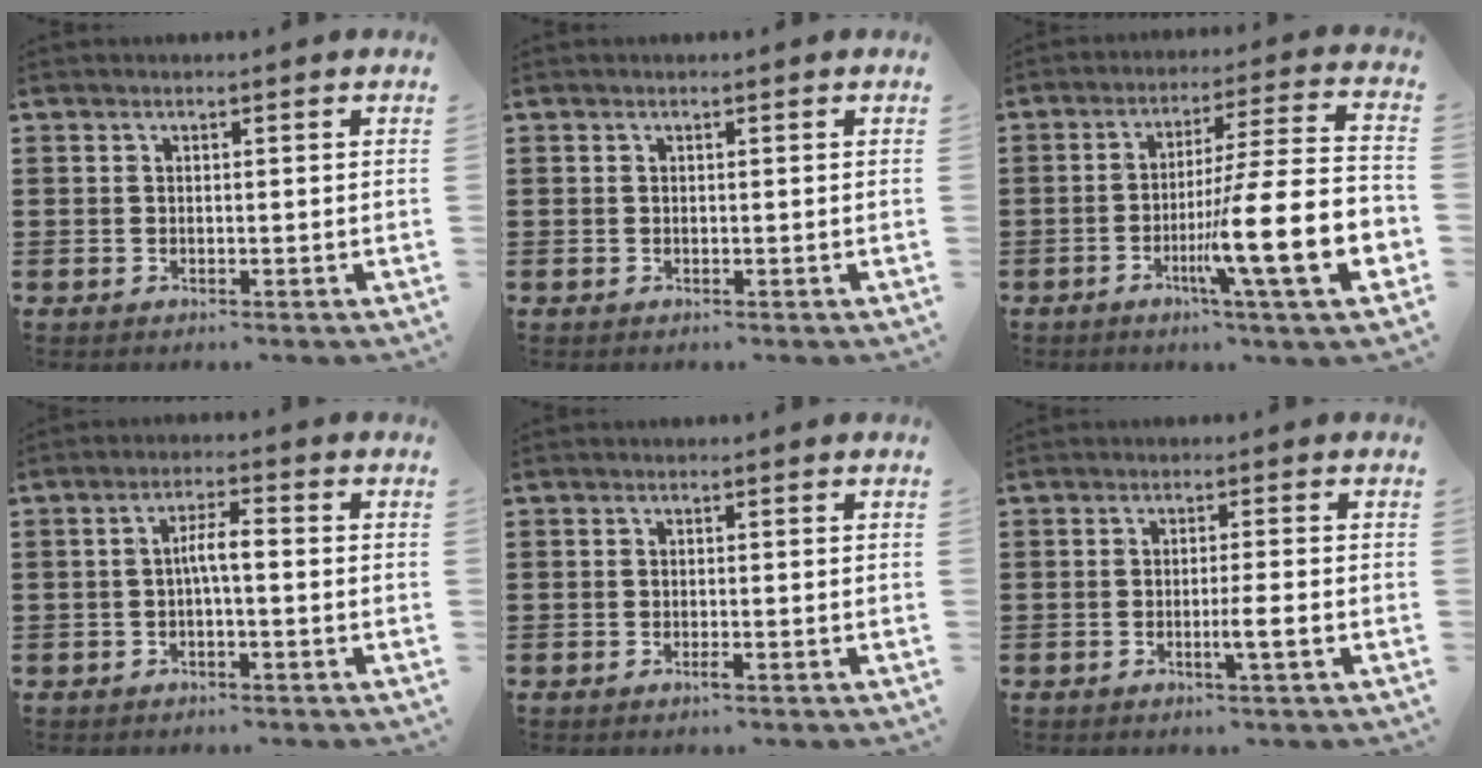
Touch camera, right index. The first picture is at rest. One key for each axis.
{"total": 0.0}
{"total": 17.0, "fx": -5.4, "fy": 1.9, "fz": 16.0, "tx": -0.260, "ty": -0.020, "tz": -0.090}
{"total": 3.5, "fx": -0.5, "fy": 0.7, "fz": 3.4, "tx": -0.062, "ty": 0.007, "tz": -0.012}
{"total": 0.9, "fx": -0.5, "fy": 0.0, "fz": 0.7, "tx": -0.012, "ty": -0.003, "tz": -0.009}
{"total": 3.1, "fx": -1.2, "fy": -0.3, "fz": 2.8, "tx": -0.046, "ty": -0.007, "tz": -0.023}